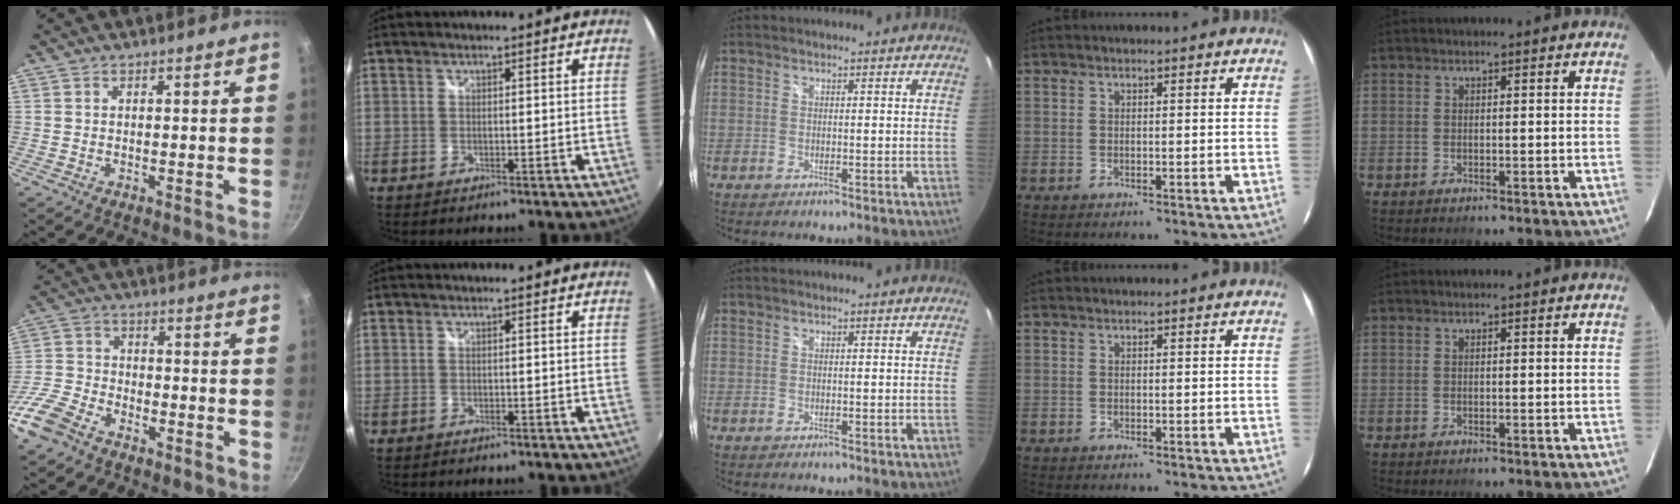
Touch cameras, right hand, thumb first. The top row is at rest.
{"thumb": {"total": 11.1, "force": [-6.8, 6.3, 6.1], "torque": [-0.124, 0.034, -0.147]}}